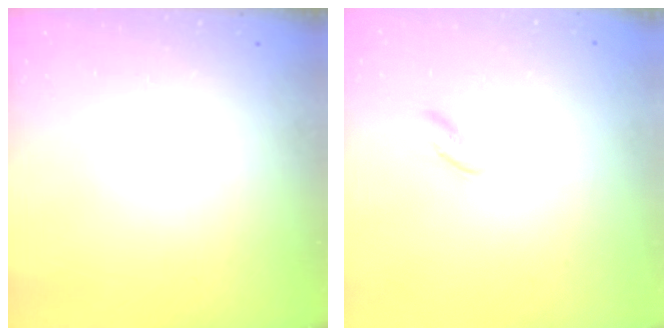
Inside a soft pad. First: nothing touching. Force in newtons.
{"total": 0.8, "press": 0.5, "slide": 0.6}